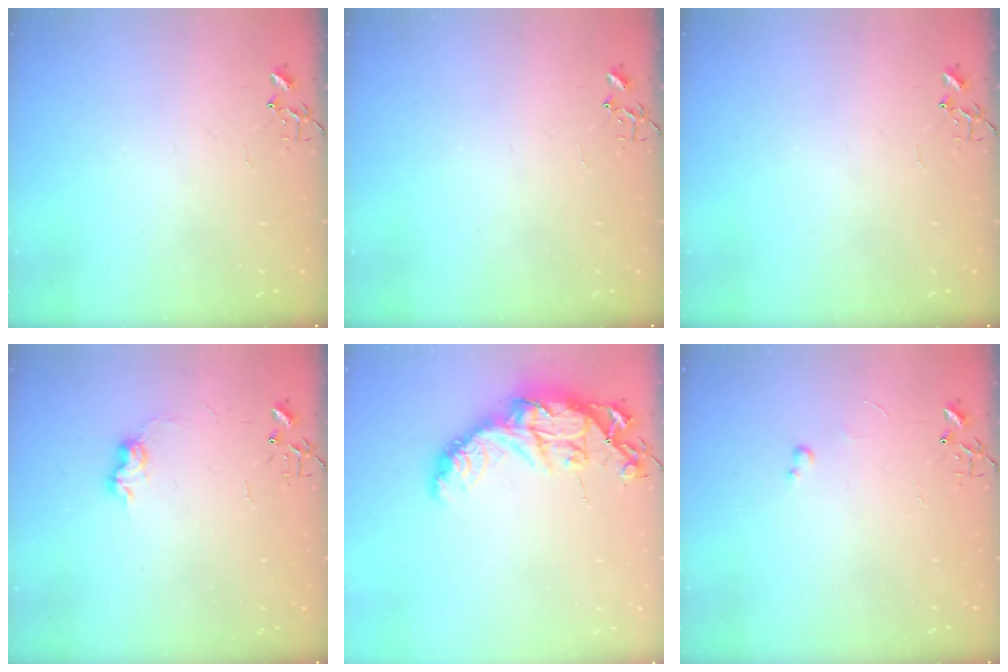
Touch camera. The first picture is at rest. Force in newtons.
{"total": 0.0}
{"total": 0.0}
{"total": 7.4, "press": 7.4, "slide": 0.4}
{"total": 17.0, "press": 17.0, "slide": 1.3}
{"total": 2.6, "press": 2.6, "slide": 0.4}